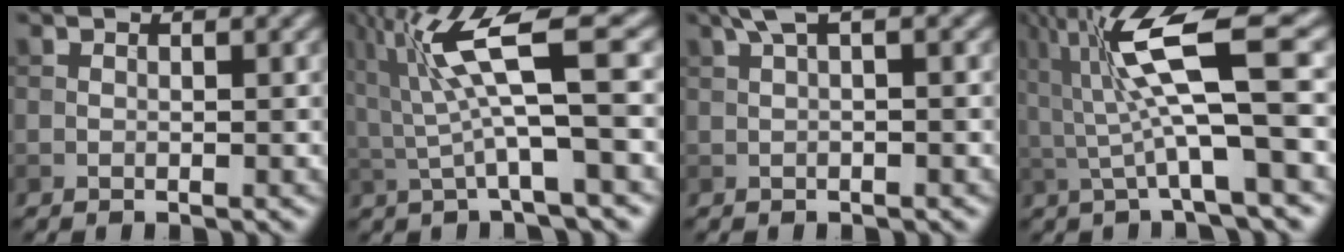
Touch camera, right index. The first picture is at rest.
{"total": 8.2, "force": [1.7, 1.4, 7.9], "torque": [-0.150, 0.008, 0.031]}
{"total": 2.2, "force": [0.8, 0.5, 2.0], "torque": [-0.040, 0.011, 0.014]}
{"total": 9.8, "force": [1.8, 1.9, 9.4], "torque": [-0.168, 0.008, 0.033]}